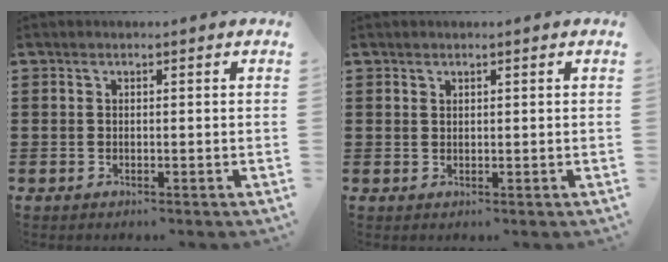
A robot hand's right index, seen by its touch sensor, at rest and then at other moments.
{"total": 0.8, "force": [0.6, 0.4, 0.1], "torque": [-0.004, 0.001, 0.013]}